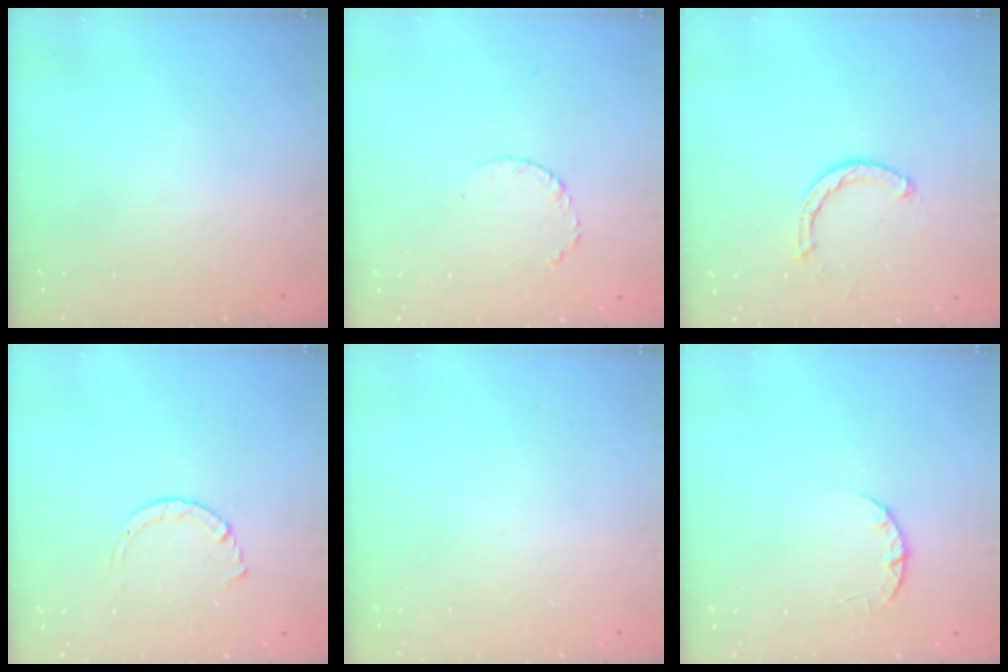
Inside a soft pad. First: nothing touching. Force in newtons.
{"total": 3.3, "press": 3.3, "slide": 0.3}
{"total": 2.1, "press": 2.1, "slide": 0.1}
{"total": 2.9, "press": 2.8, "slide": 0.3}
{"total": 0.0}
{"total": 3.4, "press": 3.4, "slide": 0.4}